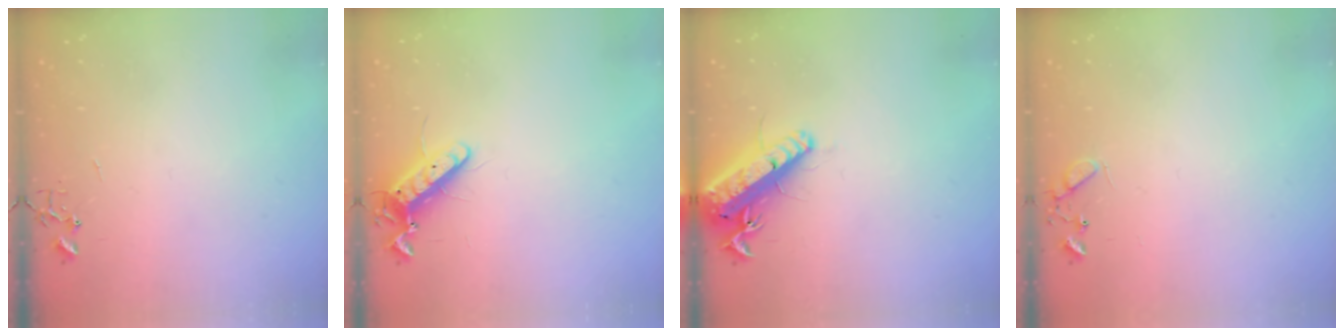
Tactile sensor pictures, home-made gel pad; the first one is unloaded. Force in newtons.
{"total": 11.2, "press": 11.1, "slide": 1.4}
{"total": 17.1, "press": 16.8, "slide": 3.4}
{"total": 6.1, "press": 6.1, "slide": 0.5}